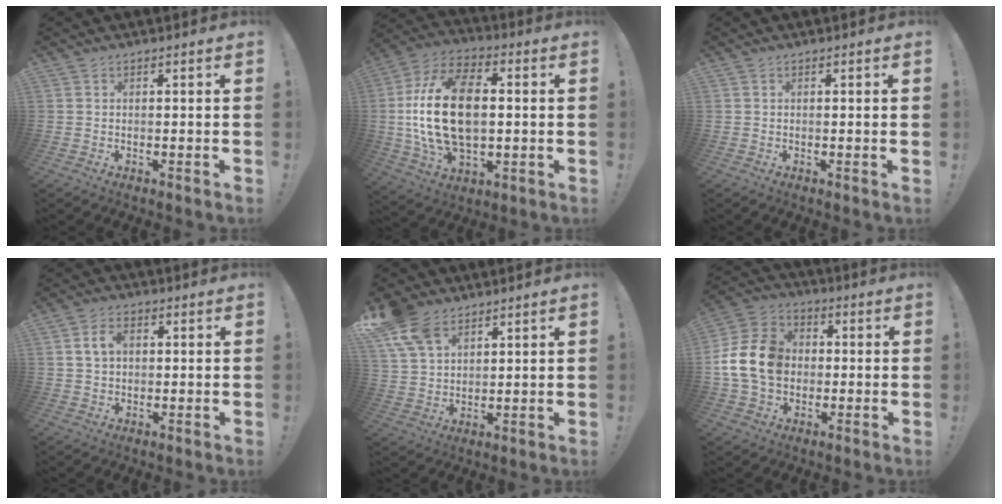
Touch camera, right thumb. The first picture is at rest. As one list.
[{"total": 23.2, "force": [0.6, 14.1, 18.5], "torque": [-0.346, 0.004, 0.012]}, {"total": 0.8, "force": [0.1, -0.4, 0.7], "torque": [-0.009, -0.001, 0.000]}, {"total": 5.7, "force": [1.4, 4.0, 3.8], "torque": [-0.061, 0.007, 0.026]}, {"total": 11.1, "force": [7.2, 6.6, 5.4], "torque": [-0.107, -0.033, 0.141]}, {"total": 16.1, "force": [-0.1, 13.0, 9.4], "torque": [-0.173, 0.021, 0.006]}]